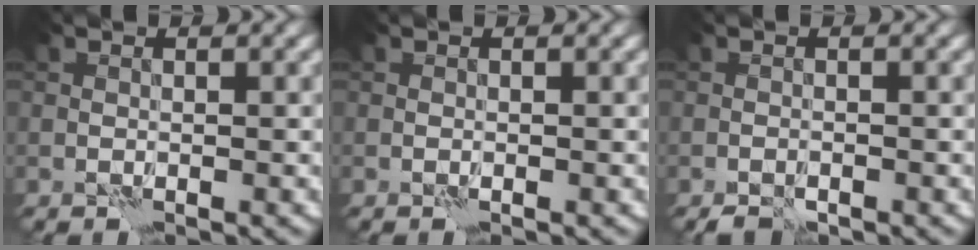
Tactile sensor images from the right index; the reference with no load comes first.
{"total": 0.0}
{"total": 1.4, "force": [-1.1, 0.5, 0.7], "torque": [-0.013, -0.001, -0.022]}